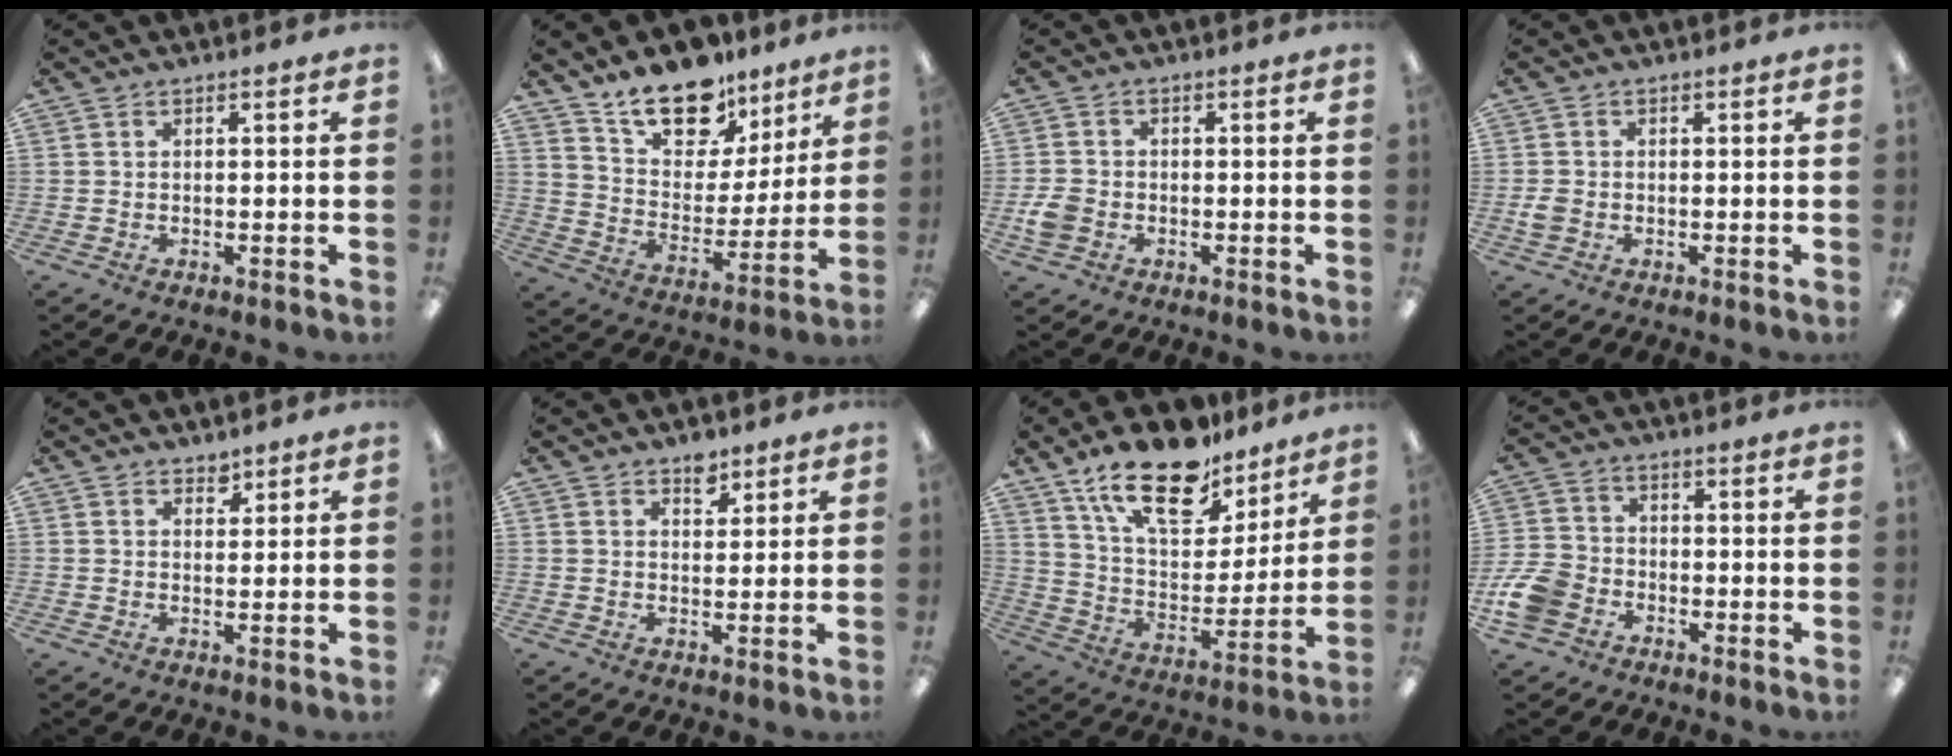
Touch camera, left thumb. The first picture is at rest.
{"total": 16.6, "force": [12.8, 8.5, 6.5], "torque": [-0.112, -0.083, 0.233]}
{"total": 4.3, "force": [-1.4, 3.4, 2.2], "torque": [-0.040, 0.009, -0.024]}
{"total": 2.5, "force": [-0.5, 2.0, 1.3], "torque": [-0.023, 0.005, -0.009]}
{"total": 2.4, "force": [2.1, 1.1, 0.3], "torque": [0.009, -0.013, 0.036]}
{"total": 4.3, "force": [3.2, 2.2, 1.7], "torque": [-0.006, -0.019, 0.053]}
{"total": 20.1, "force": [14.3, 9.4, 10.6], "torque": [-0.182, -0.079, 0.251]}
{"total": 9.1, "force": [-3.8, 6.8, 4.5], "torque": [-0.105, 0.027, -0.069]}